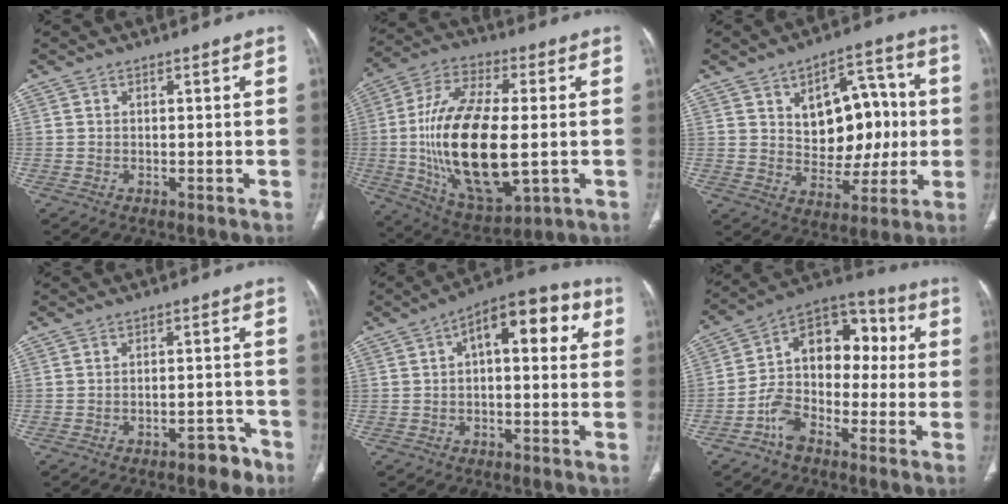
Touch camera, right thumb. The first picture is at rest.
{"total": 24.0, "force": [-1.6, 10.7, 21.5], "torque": [-0.415, -0.003, -0.014]}
{"total": 15.6, "force": [2.2, 9.9, 11.9], "torque": [-0.107, 0.011, 0.040]}
{"total": 4.9, "force": [-3.4, 2.2, 2.6], "torque": [-0.022, 0.037, -0.041]}
{"total": 12.5, "force": [3.2, 5.9, 10.5], "torque": [-0.122, 0.034, 0.039]}
{"total": 13.2, "force": [-3.2, 9.1, 9.0], "torque": [-0.120, 0.053, -0.070]}